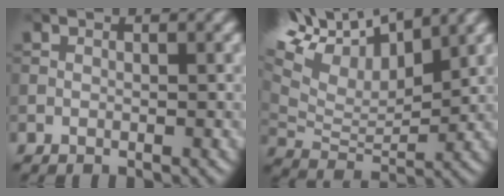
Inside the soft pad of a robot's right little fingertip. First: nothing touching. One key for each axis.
{"total": 11.5, "fx": 8.2, "fy": 4.6, "fz": 6.8, "tx": -0.150, "ty": 0.029, "tz": 0.136}